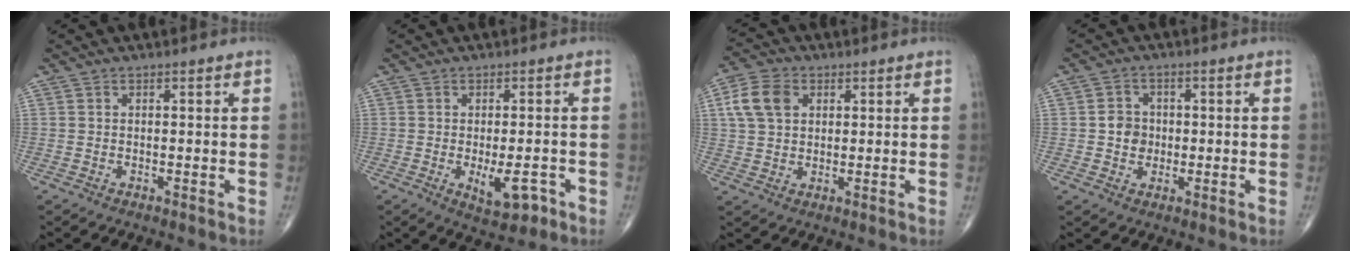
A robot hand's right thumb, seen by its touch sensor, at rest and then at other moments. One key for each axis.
{"total": 6.2, "fx": -2.1, "fy": 2.7, "fz": 5.2, "tx": -0.066, "ty": -0.001, "tz": -0.022}
{"total": 7.9, "fx": 2.4, "fy": 5.6, "fz": 5.0, "tx": -0.094, "ty": 0.007, "tz": 0.043}
{"total": 4.2, "fx": -0.1, "fy": 3.8, "fz": 1.9, "tx": -0.012, "ty": 0.005, "tz": -0.005}